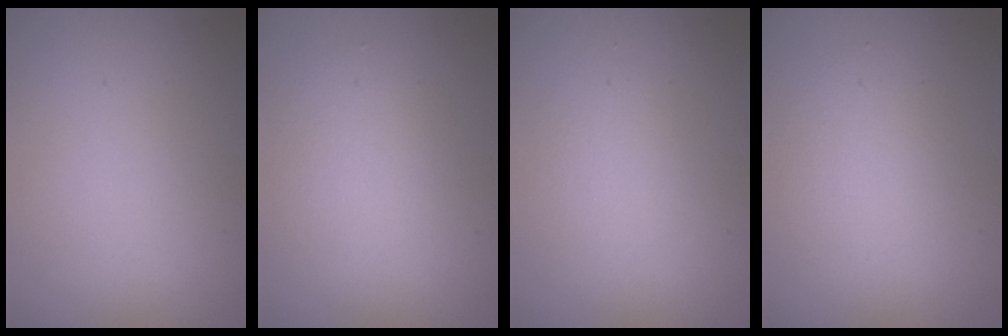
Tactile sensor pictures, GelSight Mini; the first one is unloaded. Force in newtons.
{"total": 2.6, "press": 2.6, "slide": 0.3}
{"total": 1.3, "press": 1.3, "slide": 0.1}
{"total": 2.6, "press": 2.6, "slide": 0.1}